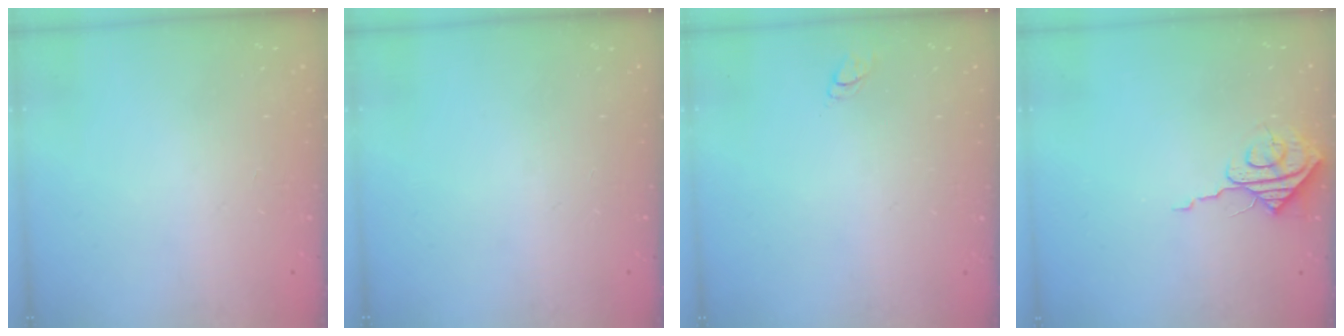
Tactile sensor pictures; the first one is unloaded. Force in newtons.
{"total": 0.0}
{"total": 3.0, "press": 3.0, "slide": 0.2}
{"total": 7.9, "press": 7.9, "slide": 0.5}